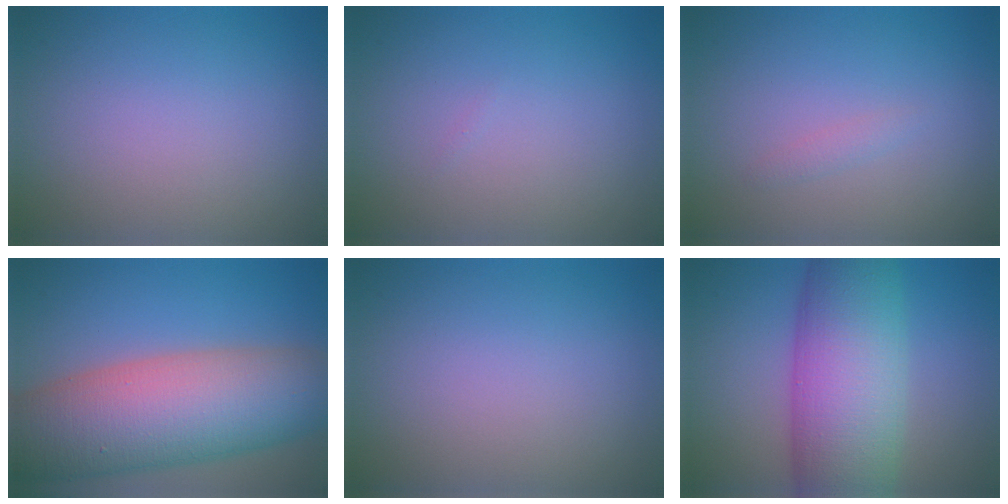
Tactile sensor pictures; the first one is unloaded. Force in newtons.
{"total": 0.0}
{"total": 0.7, "press": 0.7, "slide": 0.0}
{"total": 13.8, "press": 13.8, "slide": 0.7}
{"total": 0.0}
{"total": 12.3, "press": 12.3, "slide": 0.4}